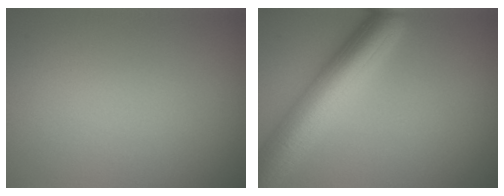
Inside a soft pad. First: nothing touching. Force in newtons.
{"total": 8.0, "press": 8.0, "slide": 0.4}